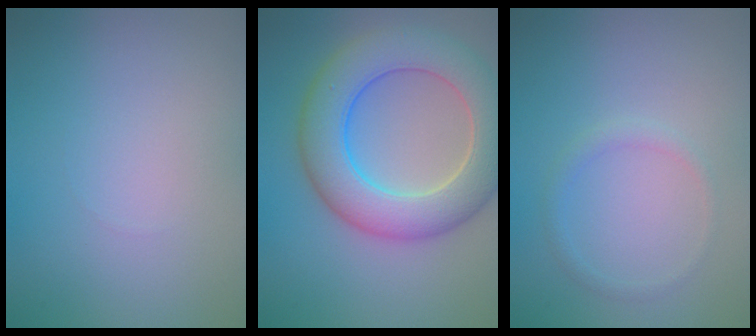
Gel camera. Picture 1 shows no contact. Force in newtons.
{"total": 8.7, "press": 8.7, "slide": 0.4}
{"total": 1.2, "press": 1.2, "slide": 0.0}